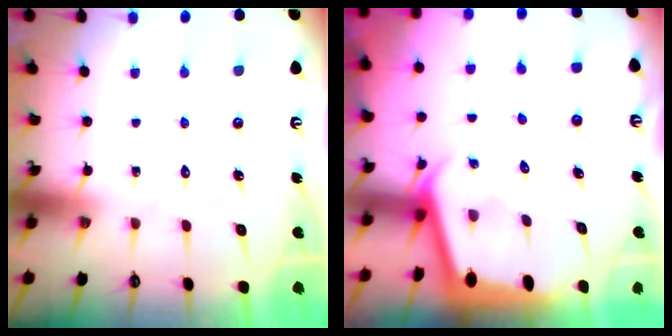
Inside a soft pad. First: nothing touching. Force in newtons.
{"total": 2.2, "press": 2.2, "slide": 0.1}